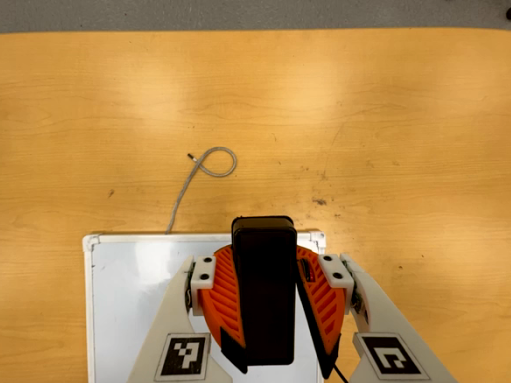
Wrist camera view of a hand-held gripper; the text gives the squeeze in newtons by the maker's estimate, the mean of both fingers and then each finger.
{"total": 10.2, "left": 9.8, "right": 10.6}